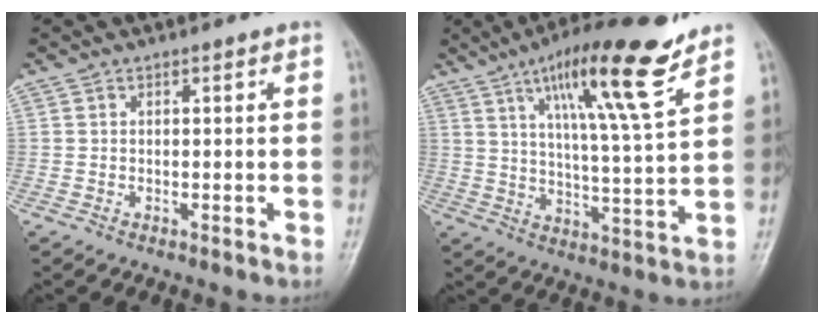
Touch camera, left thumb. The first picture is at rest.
{"total": 16.5, "force": [9.8, 2.2, 13.0], "torque": [-0.205, -0.048, 0.161]}